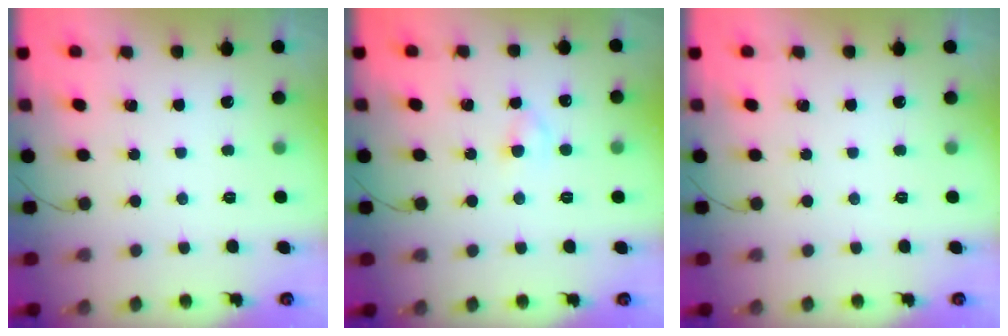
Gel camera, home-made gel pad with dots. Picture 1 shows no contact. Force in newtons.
{"total": 1.9, "press": 1.7, "slide": 0.8}
{"total": 0.0}